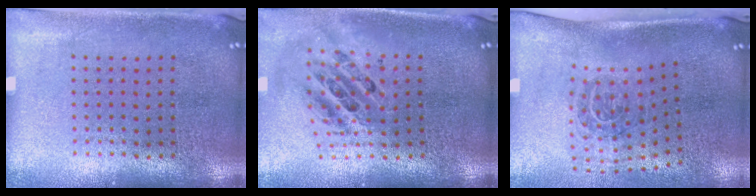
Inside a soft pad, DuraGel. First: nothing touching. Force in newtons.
{"total": 2.2, "press": 1.6, "slide": 1.4}
{"total": 1.8, "press": 1.2, "slide": 1.4}